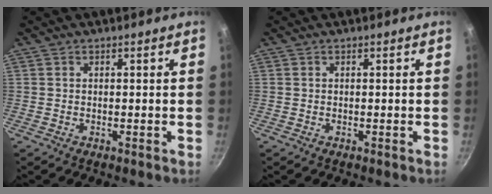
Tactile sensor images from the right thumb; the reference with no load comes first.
{"total": 0.0}